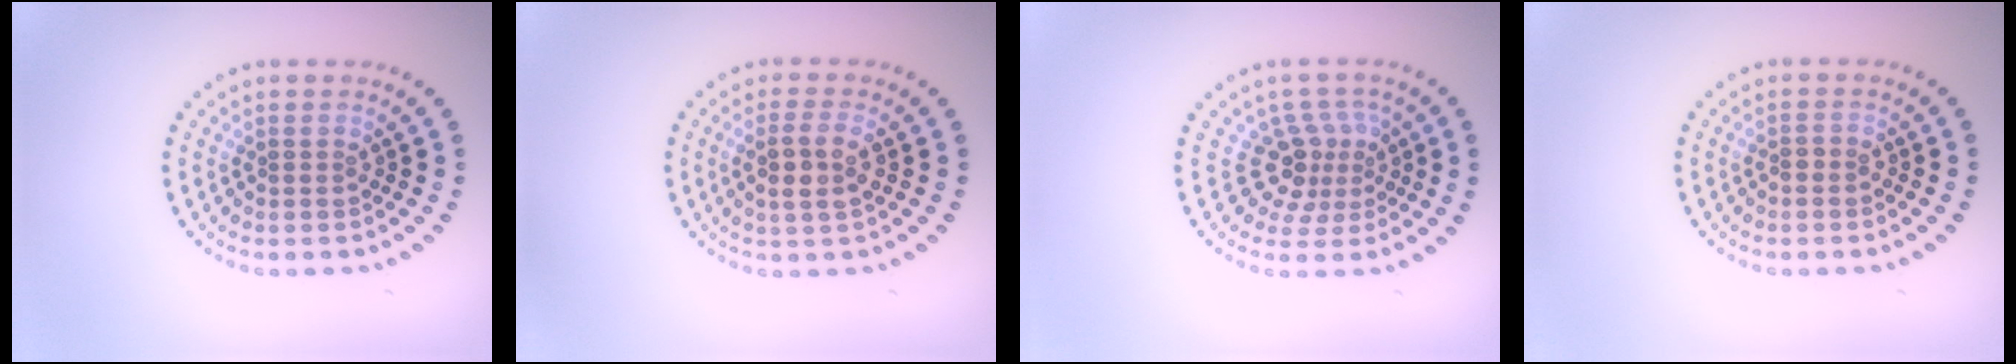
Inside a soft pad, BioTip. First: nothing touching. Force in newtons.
{"total": 2.6, "press": 2.4, "slide": 1.1}
{"total": 3.6, "press": 2.5, "slide": 2.6}
{"total": 0.6, "press": 0.2, "slide": 0.6}